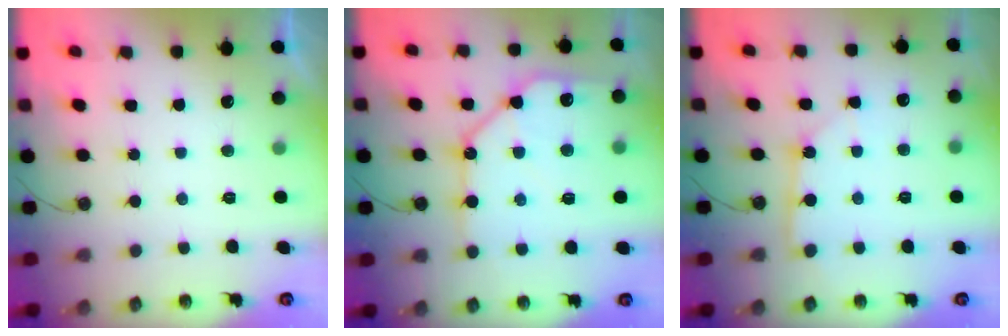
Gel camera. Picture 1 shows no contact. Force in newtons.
{"total": 15.5, "press": 15.4, "slide": 1.9}
{"total": 3.3, "press": 3.3, "slide": 0.3}